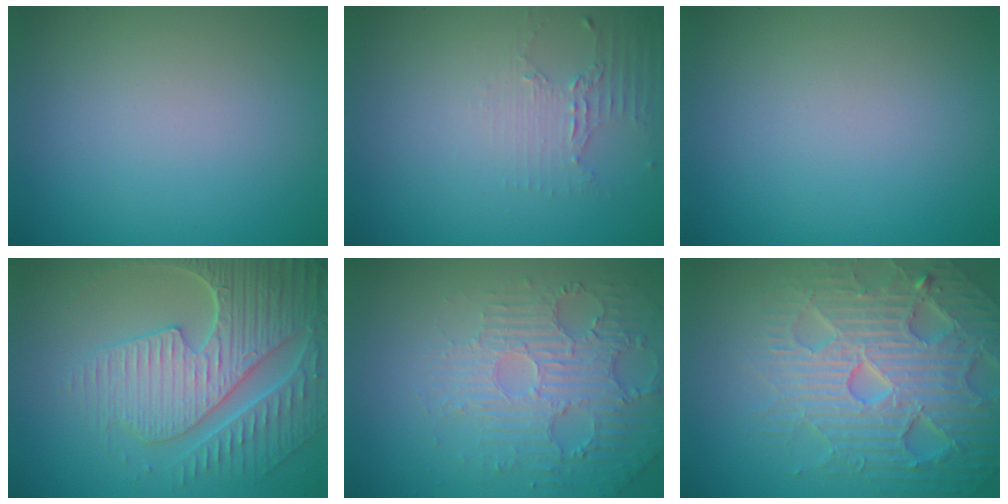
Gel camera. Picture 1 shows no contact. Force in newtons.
{"total": 2.1, "press": 1.5, "slide": 1.4}
{"total": 0.0}
{"total": 7.5, "press": 5.9, "slide": 4.7}
{"total": 4.7, "press": 3.7, "slide": 2.8}
{"total": 7.4, "press": 7.3, "slide": 1.5}